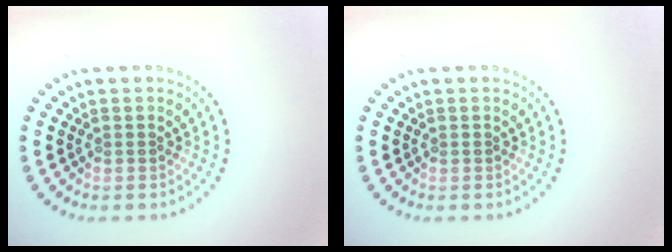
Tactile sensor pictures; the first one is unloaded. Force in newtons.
{"total": 0.0}